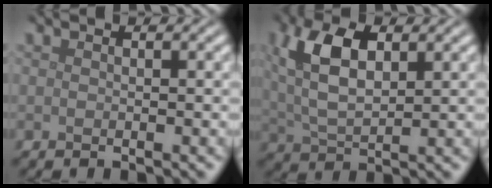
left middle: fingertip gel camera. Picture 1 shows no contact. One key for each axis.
{"total": 7.1, "fx": 2.5, "fy": 3.6, "fz": 5.6, "tx": -0.119, "ty": 0.010, "tz": 0.045}